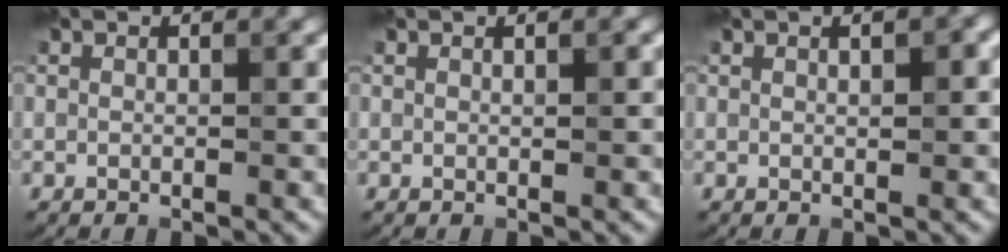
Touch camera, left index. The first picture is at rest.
{"total": 0.7, "force": [0.3, 0.1, 0.6], "torque": [-0.008, 0.003, 0.004]}
{"total": 1.8, "force": [0.5, 0.4, 1.7], "torque": [-0.023, 0.002, 0.007]}